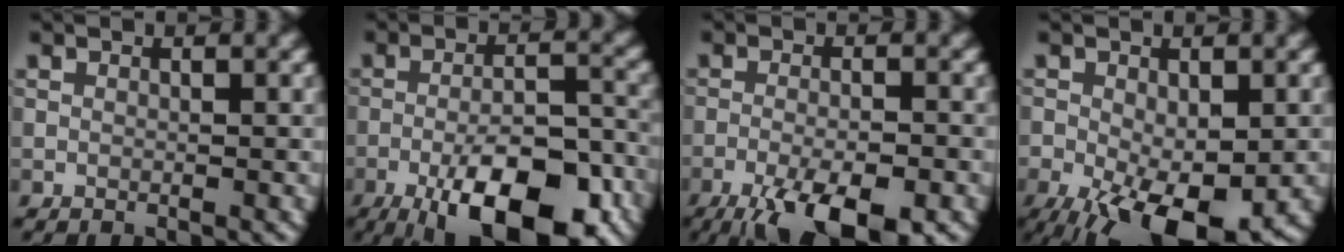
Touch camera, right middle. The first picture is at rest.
{"total": 12.0, "force": [-6.3, 4.3, 9.3], "torque": [-0.148, -0.006, -0.102]}
{"total": 8.8, "force": [-5.7, 2.5, 6.1], "torque": [-0.107, -0.028, -0.091]}
{"total": 11.3, "force": [-4.9, 5.4, 8.6], "torque": [-0.158, -0.041, -0.063]}